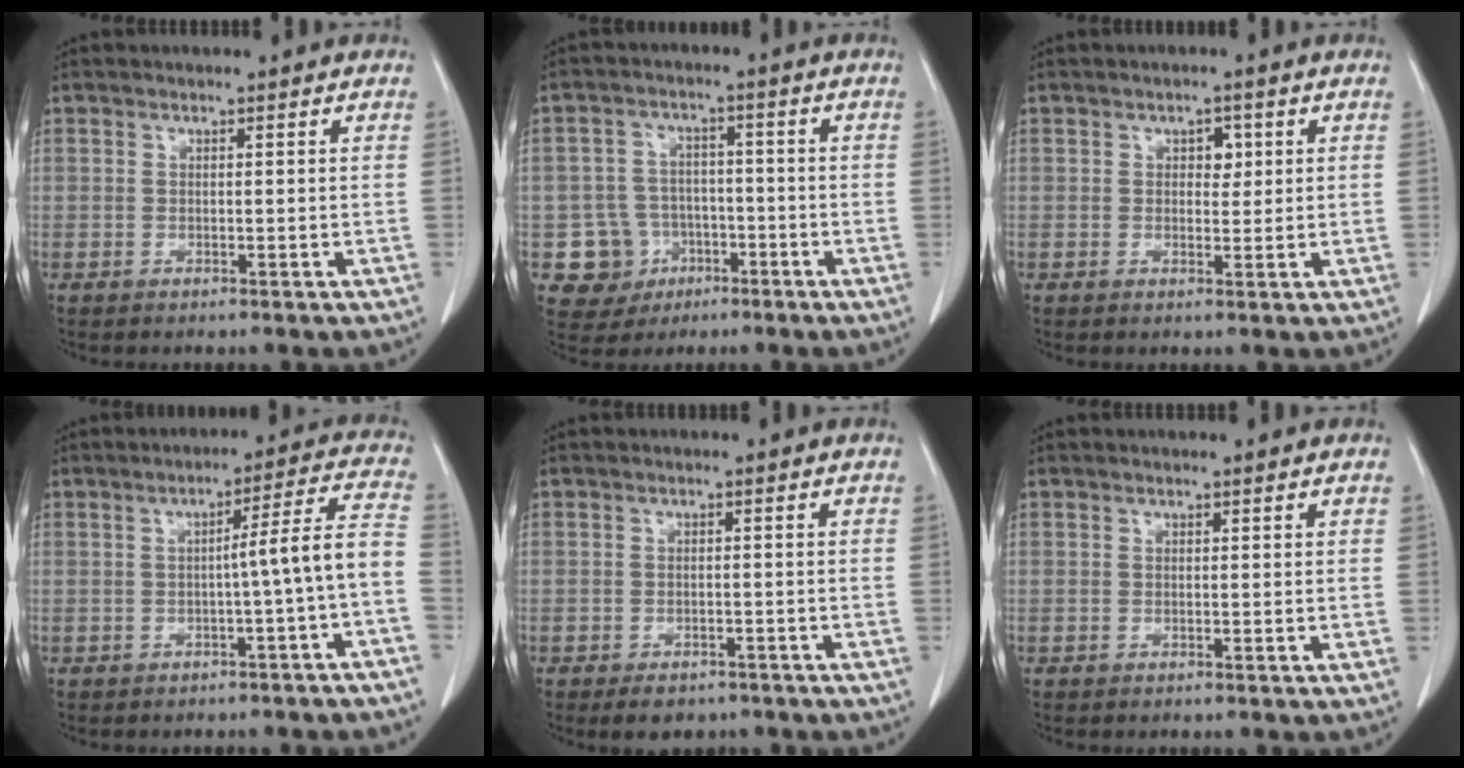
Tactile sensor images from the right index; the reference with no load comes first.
{"total": 7.9, "force": [-2.6, 7.4, 1.0], "torque": [-0.019, 0.012, -0.034]}
{"total": 2.3, "force": [0.8, 1.5, 1.6], "torque": [-0.017, 0.004, 0.009]}
{"total": 7.0, "force": [-1.8, -0.8, 6.8], "torque": [-0.086, 0.022, -0.024]}
{"total": 4.1, "force": [-3.1, 2.3, 1.4], "torque": [-0.012, 0.001, -0.039]}
{"total": 0.0}